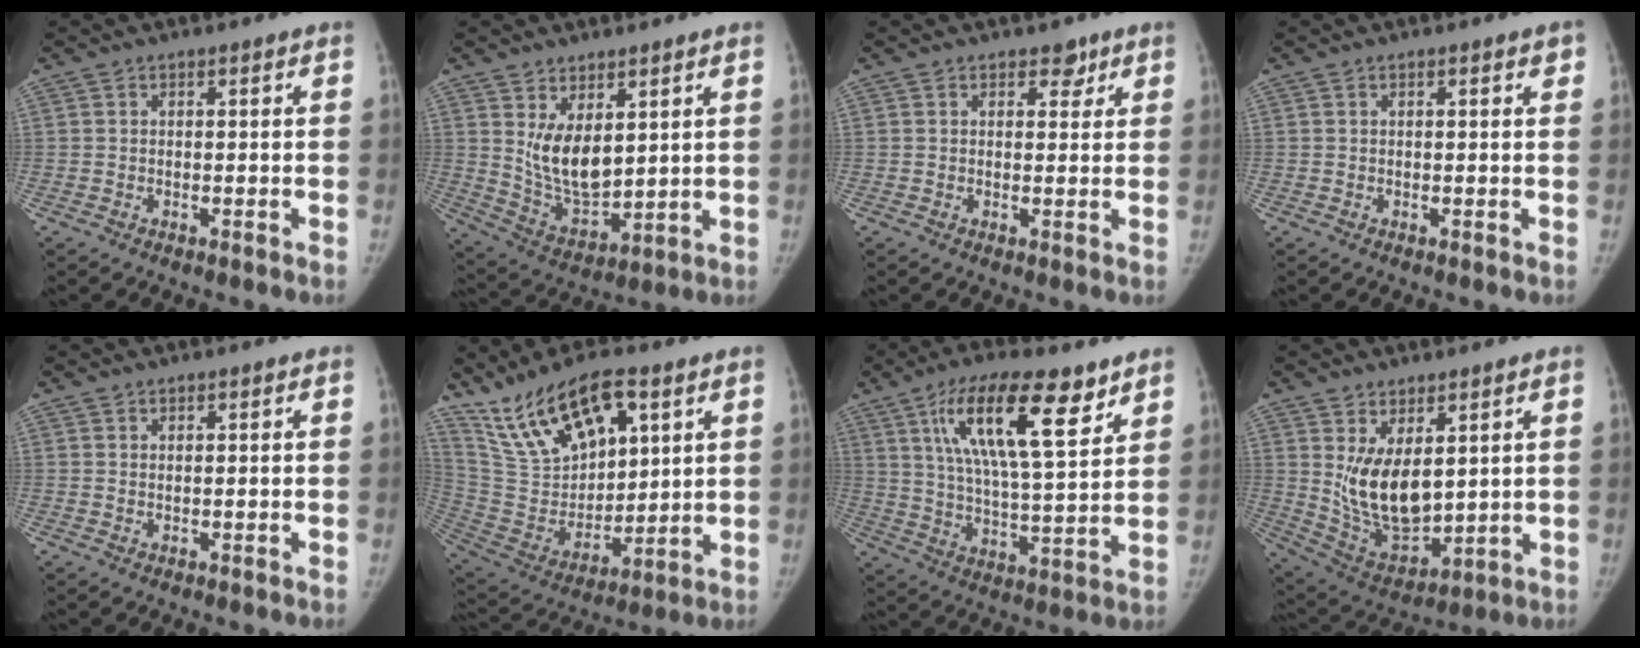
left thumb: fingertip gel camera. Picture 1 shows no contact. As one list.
[{"total": 10.1, "force": [3.4, 5.5, 7.8], "torque": [-0.113, -0.038, 0.085]}, {"total": 2.5, "force": [1.6, 1.6, 1.0], "torque": [0.007, -0.008, 0.020]}, {"total": 1.3, "force": [0.7, 0.4, 1.1], "torque": [-0.009, 0.001, 0.006]}, {"total": 0.0}, {"total": 19.4, "force": [10.8, 9.3, 13.2], "torque": [-0.209, -0.041, 0.217]}, {"total": 18.5, "force": [9.8, 5.9, 14.5], "torque": [-0.221, -0.035, 0.170]}, {"total": 12.7, "force": [3.0, 7.1, 10.0], "torque": [-0.151, -0.033, 0.082]}]